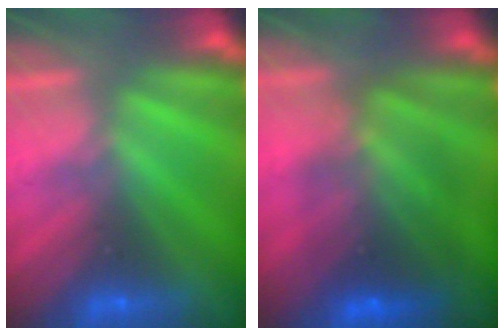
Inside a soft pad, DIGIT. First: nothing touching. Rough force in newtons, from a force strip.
{"total": 7.6}